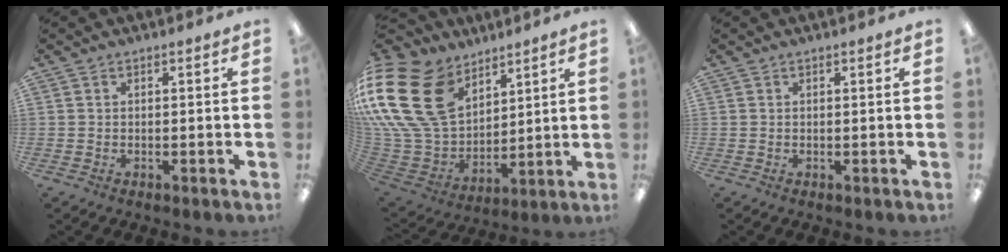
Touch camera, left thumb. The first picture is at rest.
{"total": 26.5, "force": [10.7, 18.9, 15.3], "torque": [-0.355, -0.048, 0.211]}
{"total": 0.0}